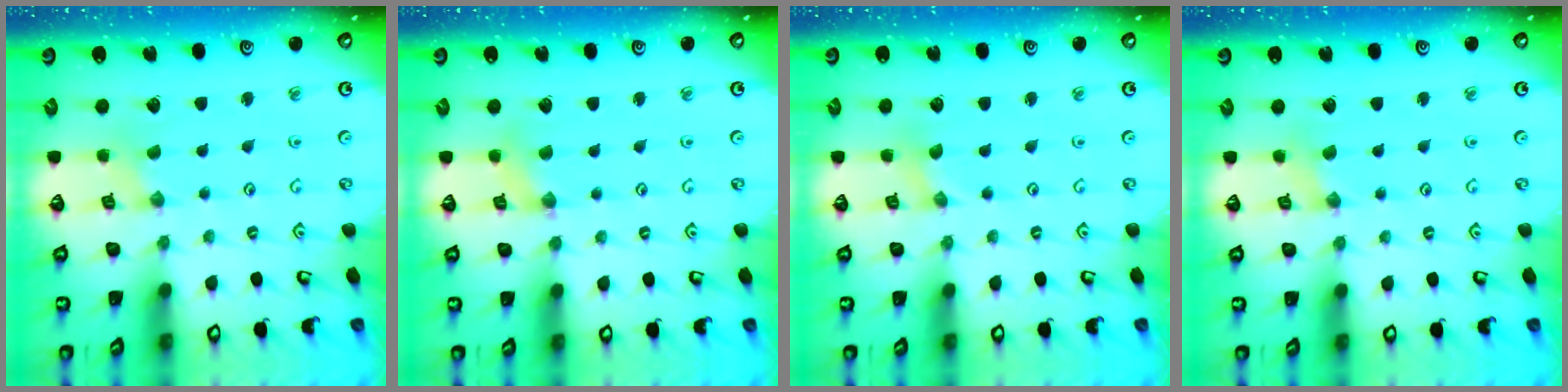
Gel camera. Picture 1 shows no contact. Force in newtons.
{"total": 1.3, "press": 1.3, "slide": 0.3}
{"total": 0.0}
{"total": 1.4, "press": 1.4, "slide": 0.3}